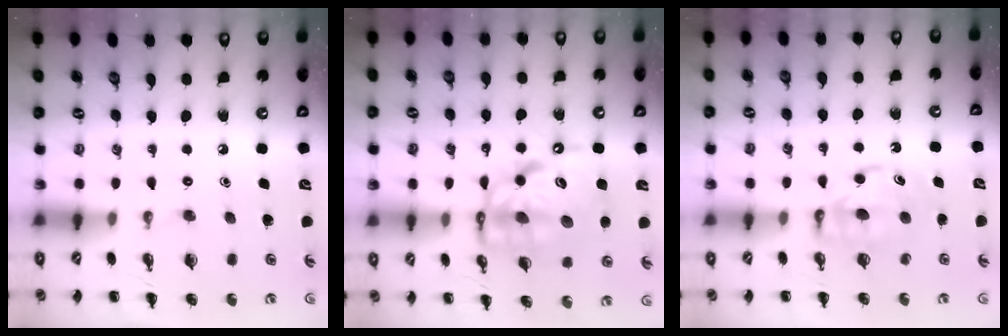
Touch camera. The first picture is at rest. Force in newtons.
{"total": 13.3, "press": 12.9, "slide": 3.3}
{"total": 6.2, "press": 6.2, "slide": 0.7}